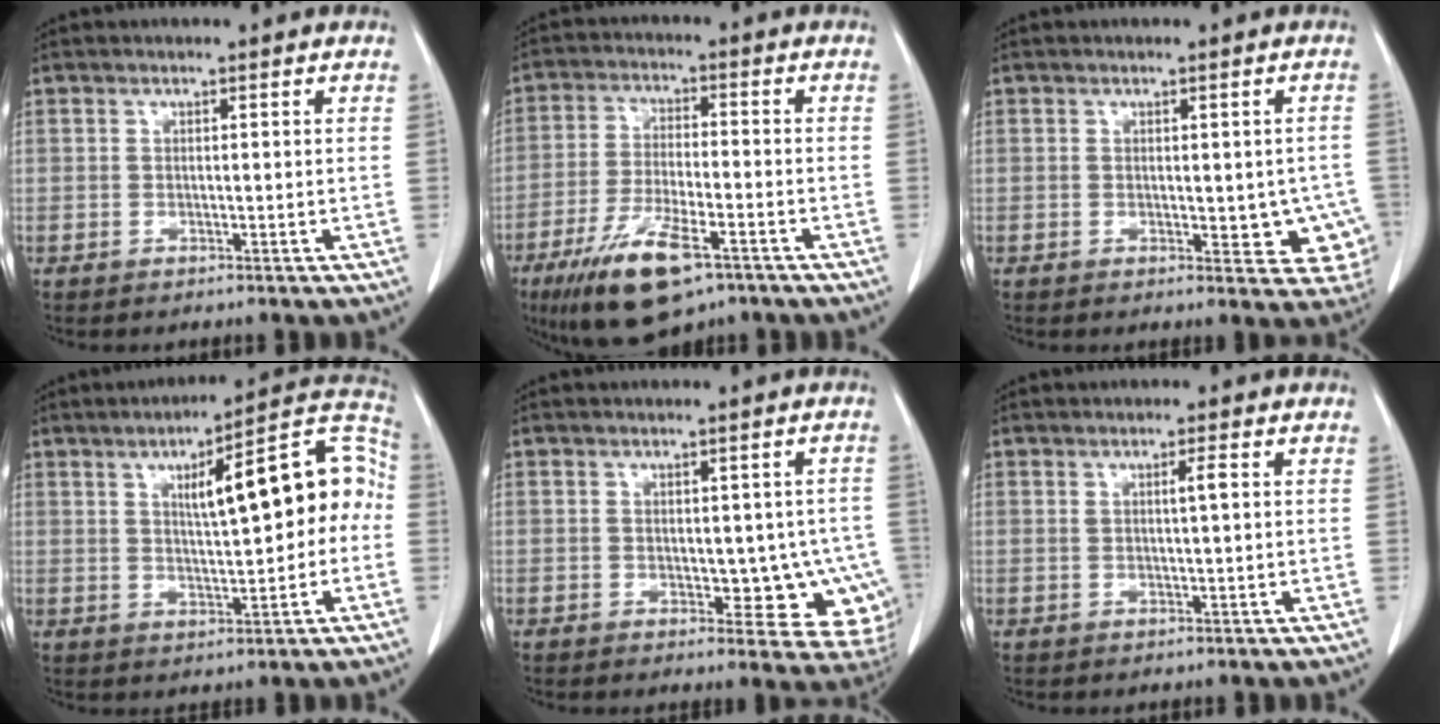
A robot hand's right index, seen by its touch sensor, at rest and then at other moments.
{"total": 12.6, "force": [-7.5, 3.4, 9.5], "torque": [-0.183, -0.020, -0.124]}
{"total": 7.1, "force": [-1.2, 3.5, 6.1], "torque": [-0.043, 0.000, -0.008]}
{"total": 14.3, "force": [1.6, 3.5, 13.8], "torque": [-0.181, 0.046, 0.023]}
{"total": 9.0, "force": [-1.9, 5.0, 7.2], "torque": [-0.053, 0.011, -0.015]}
{"total": 1.6, "force": [0.4, -0.1, 1.6], "torque": [-0.027, 0.001, 0.007]}